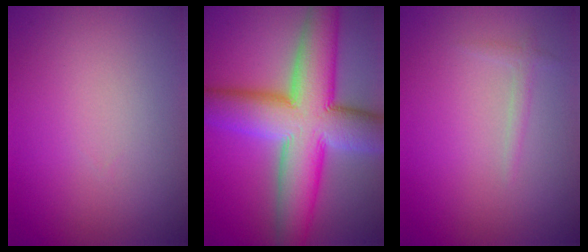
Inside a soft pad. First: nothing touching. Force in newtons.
{"total": 13.3, "press": 13.3, "slide": 0.6}
{"total": 0.9, "press": 0.9, "slide": 0.1}